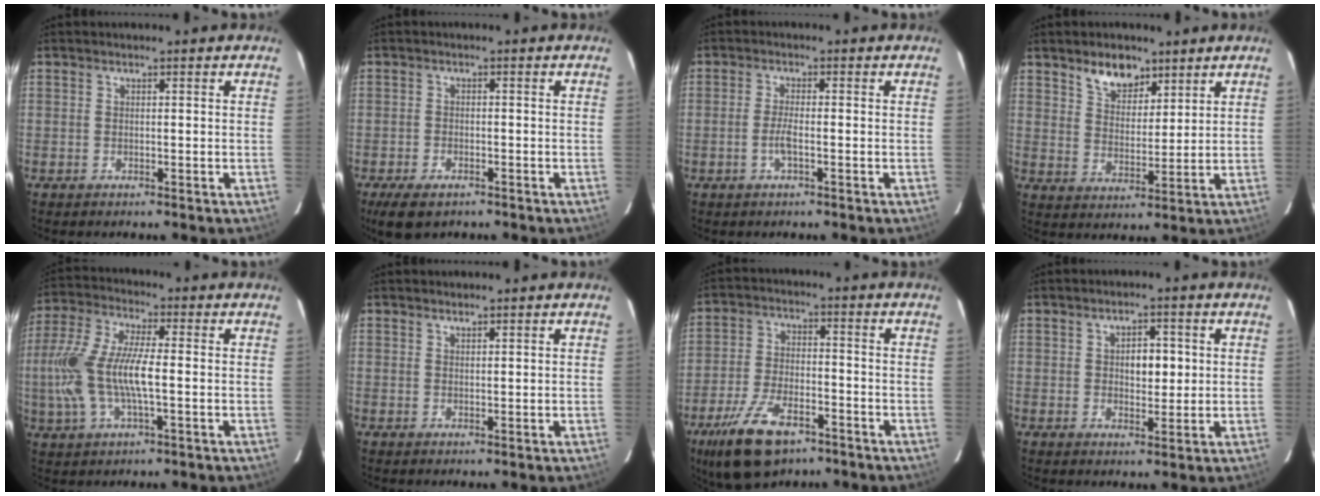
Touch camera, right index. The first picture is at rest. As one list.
[{"total": 5.6, "force": [-3.7, 2.7, 3.1], "torque": [-0.079, -0.018, -0.064]}, {"total": 2.9, "force": [-1.1, 0.4, 2.7], "torque": [-0.056, -0.001, -0.022]}, {"total": 7.3, "force": [5.2, 3.9, 3.4], "torque": [-0.050, 0.004, 0.095]}, {"total": 14.3, "force": [-1.6, 4.6, 13.5], "torque": [-0.287, 0.001, -0.033]}, {"total": 0.9, "force": [0.9, 0.2, 0.2], "torque": [-0.004, 0.001, 0.016]}, {"total": 13.4, "force": [-8.5, 6.1, 8.4], "torque": [-0.191, -0.019, -0.152]}, {"total": 4.2, "force": [0.7, 2.6, 3.2], "torque": [-0.048, 0.008, 0.014]}]